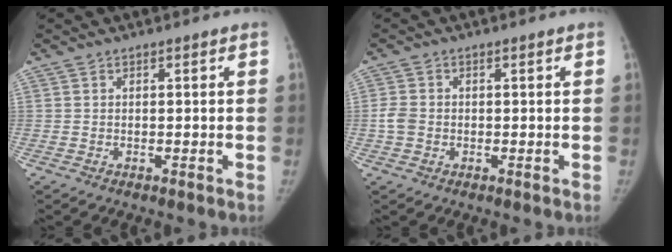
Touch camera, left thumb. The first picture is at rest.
{"total": 2.7, "force": [-0.3, 2.2, 1.5], "torque": [-0.031, 0.004, -0.008]}